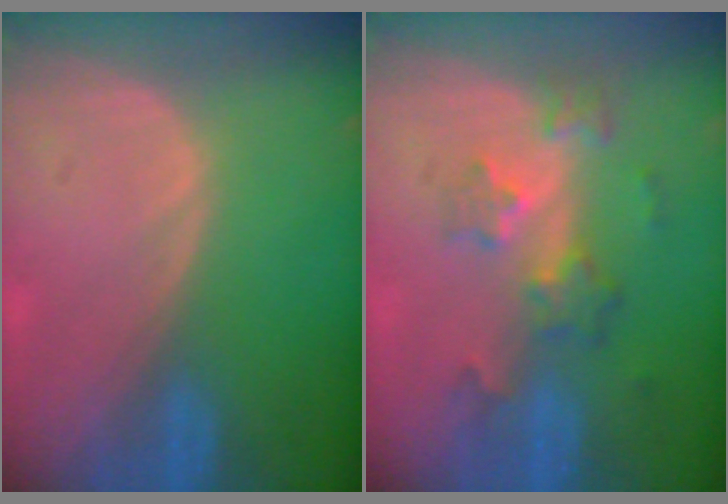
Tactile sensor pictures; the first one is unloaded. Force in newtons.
{"total": 6.1, "press": 5.3, "slide": 2.9}